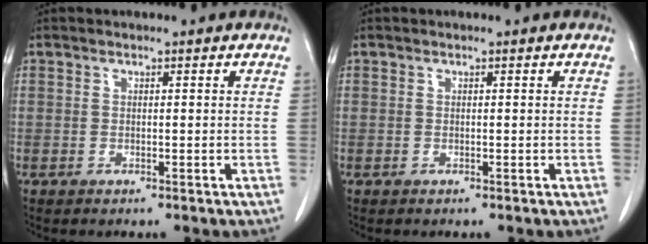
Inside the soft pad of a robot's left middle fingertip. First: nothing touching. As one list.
[{"total": 0.0}]